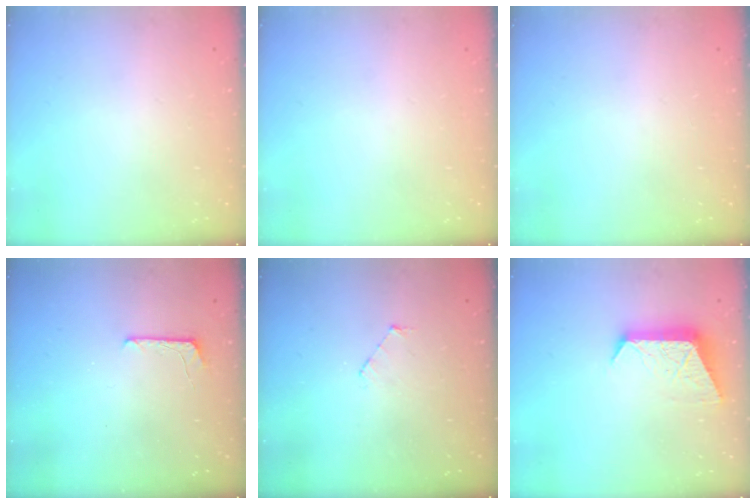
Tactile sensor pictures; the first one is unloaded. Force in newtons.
{"total": 0.0}
{"total": 0.0}
{"total": 5.3, "press": 5.3, "slide": 0.5}
{"total": 3.6, "press": 3.6, "slide": 0.3}
{"total": 9.3, "press": 9.3, "slide": 0.3}